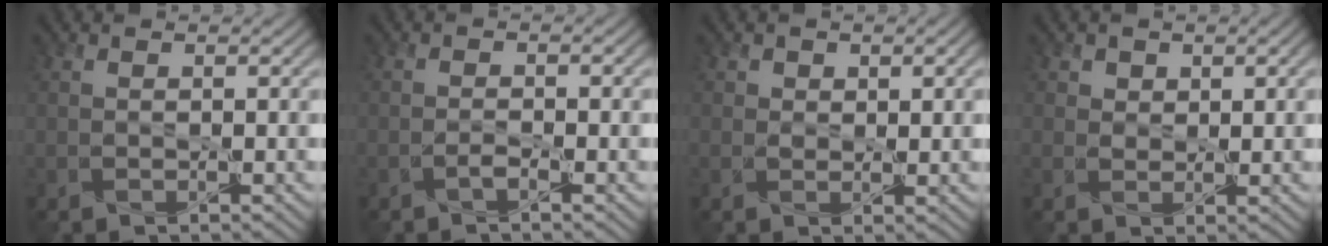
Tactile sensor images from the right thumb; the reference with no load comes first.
{"total": 1.3, "force": [-1.1, 0.0, 0.7], "torque": [-0.015, 0.006, -0.020]}
{"total": 1.6, "force": [0.7, 1.2, 0.7], "torque": [-0.016, -0.002, 0.008]}
{"total": 1.9, "force": [1.0, 1.5, 0.6], "torque": [-0.020, -0.005, 0.016]}